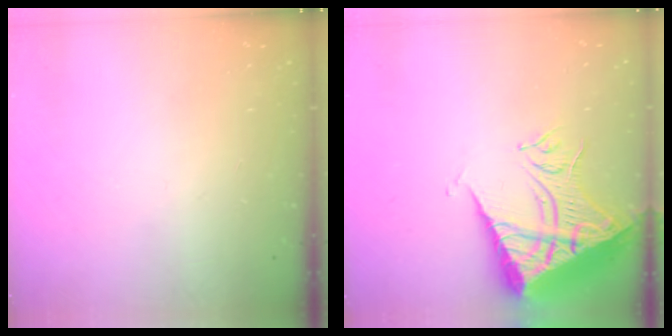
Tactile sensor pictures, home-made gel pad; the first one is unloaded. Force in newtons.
{"total": 12.5, "press": 12.5, "slide": 1.2}